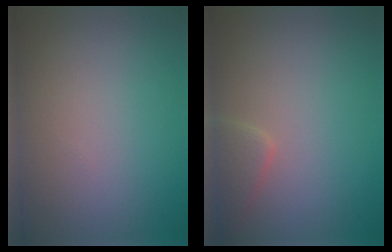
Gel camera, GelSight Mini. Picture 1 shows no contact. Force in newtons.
{"total": 1.8, "press": 1.8, "slide": 0.1}